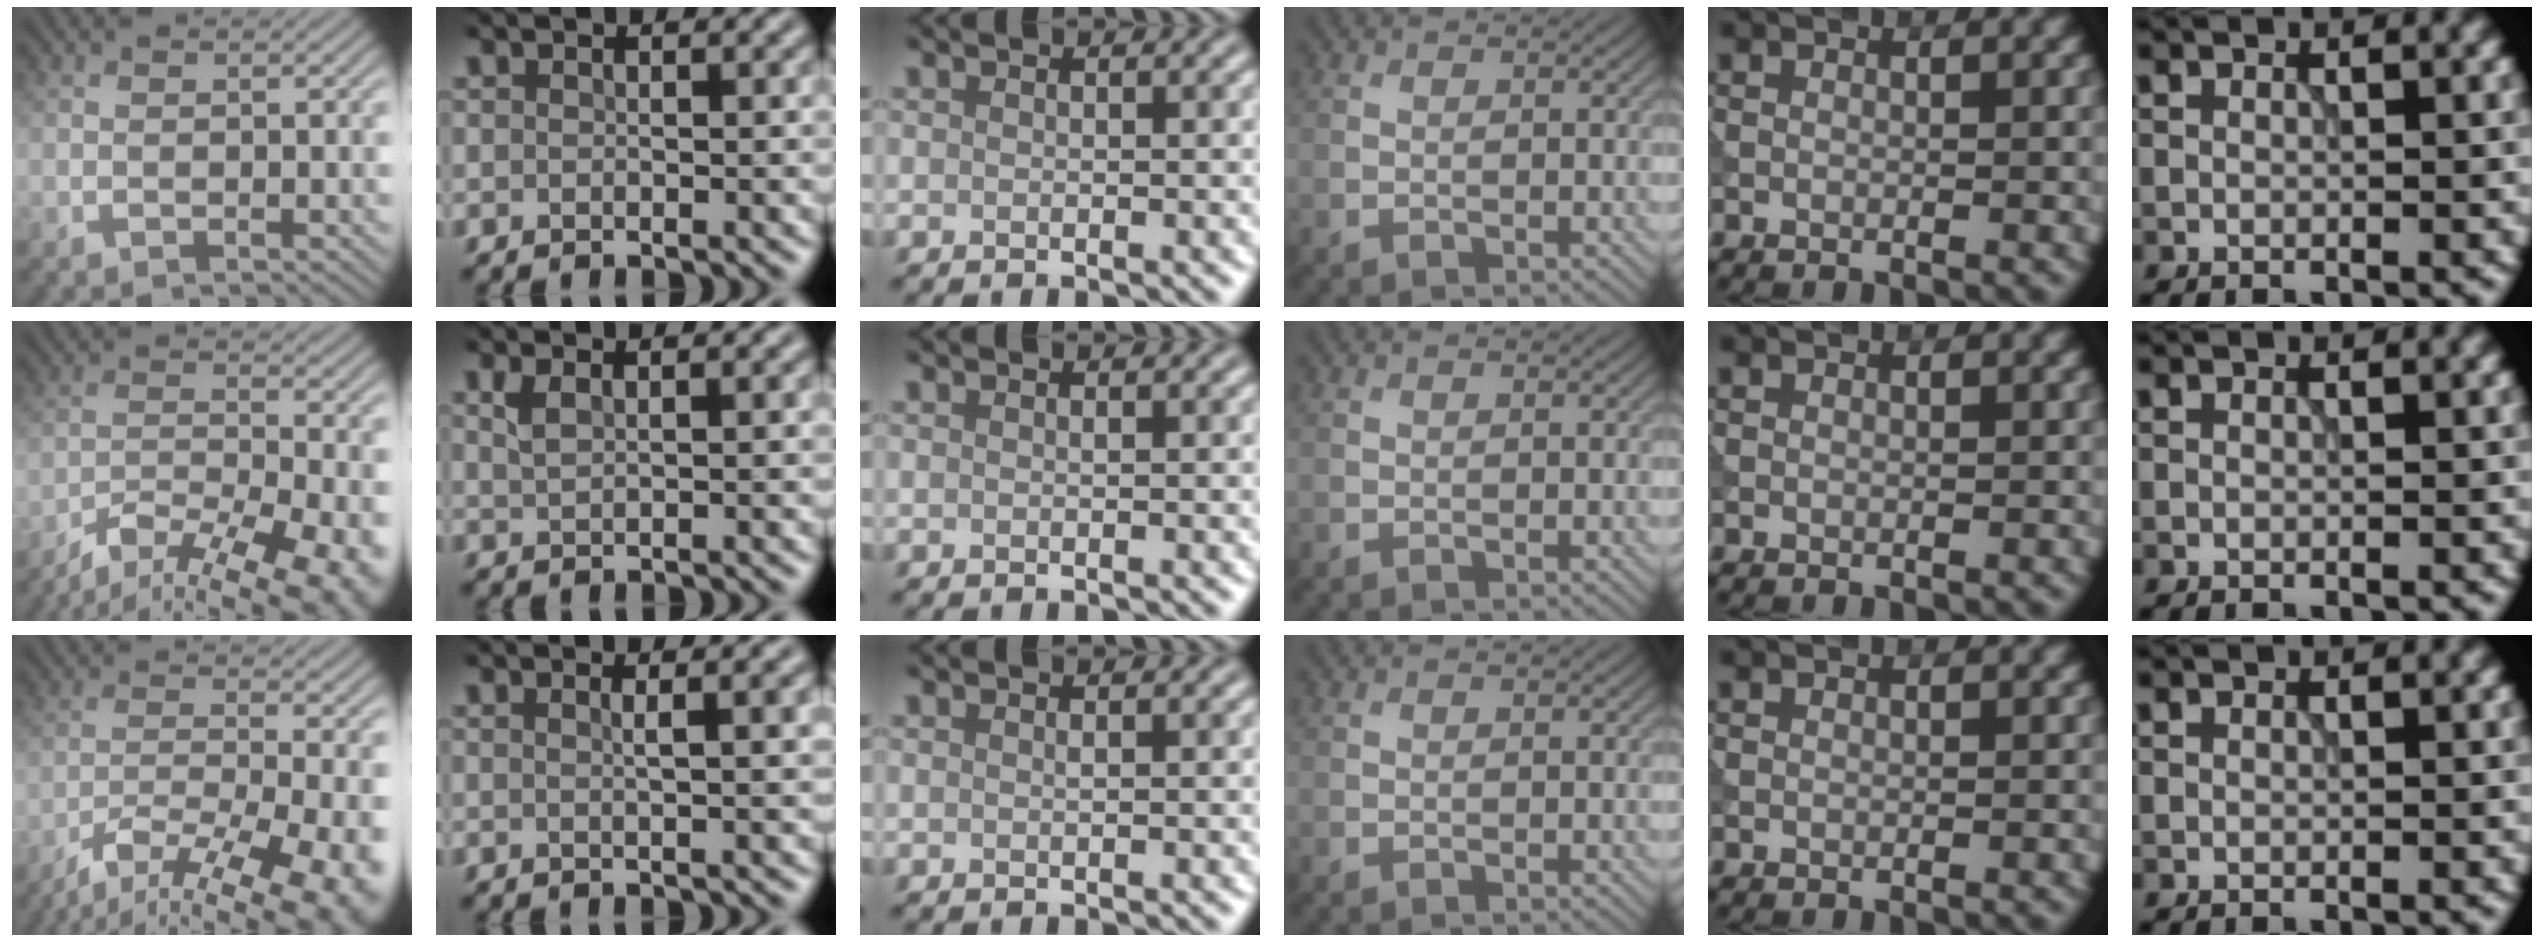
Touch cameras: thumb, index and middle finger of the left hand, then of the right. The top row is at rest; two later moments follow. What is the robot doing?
{"motion": "extract", "object": "tissue"}